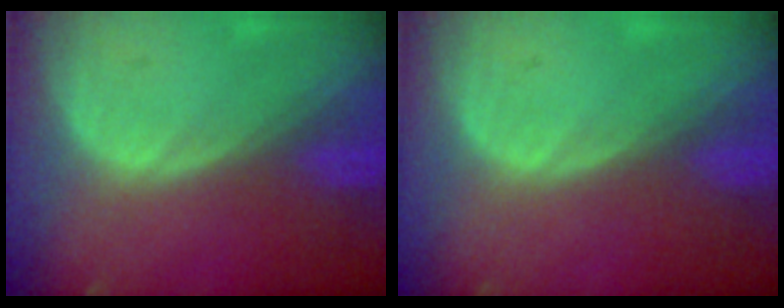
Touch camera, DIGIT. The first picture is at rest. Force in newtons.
{"total": 0.0}